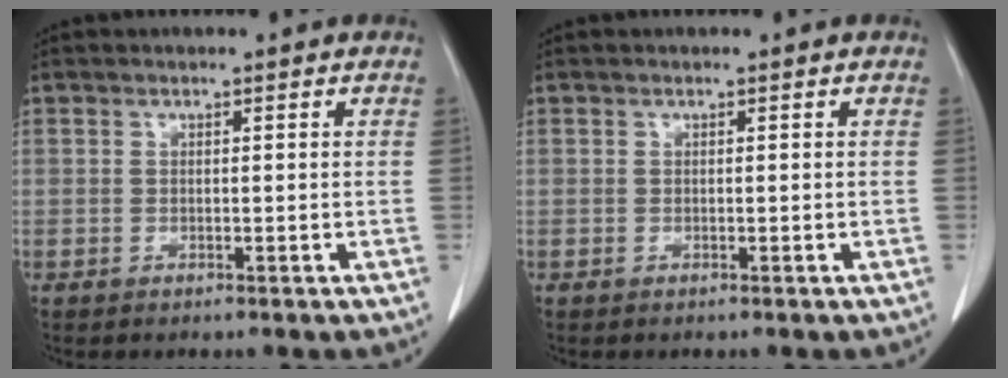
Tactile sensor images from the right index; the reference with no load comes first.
{"total": 0.0}